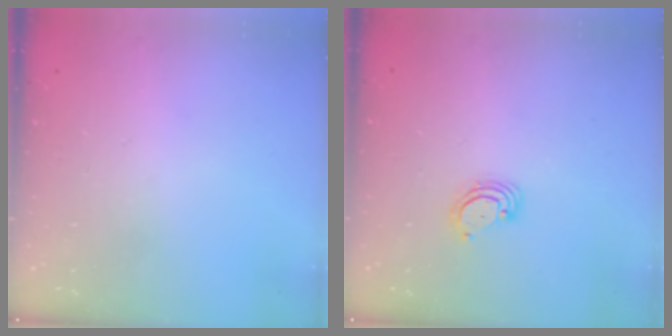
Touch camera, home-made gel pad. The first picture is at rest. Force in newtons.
{"total": 3.0, "press": 2.9, "slide": 0.3}